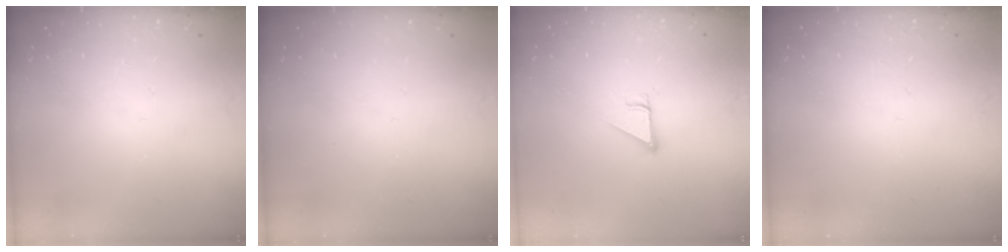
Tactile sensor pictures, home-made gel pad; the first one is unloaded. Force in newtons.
{"total": 0.0}
{"total": 2.7, "press": 2.7, "slide": 0.3}
{"total": 1.5, "press": 1.5, "slide": 0.1}